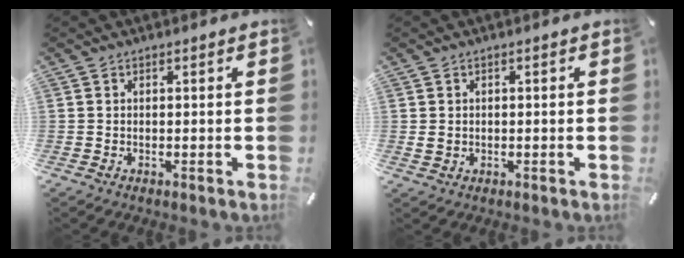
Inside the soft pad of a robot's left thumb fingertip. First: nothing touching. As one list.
[{"total": 1.6, "force": [-0.1, 1.5, 0.6], "torque": [-0.011, 0.005, -0.003]}]